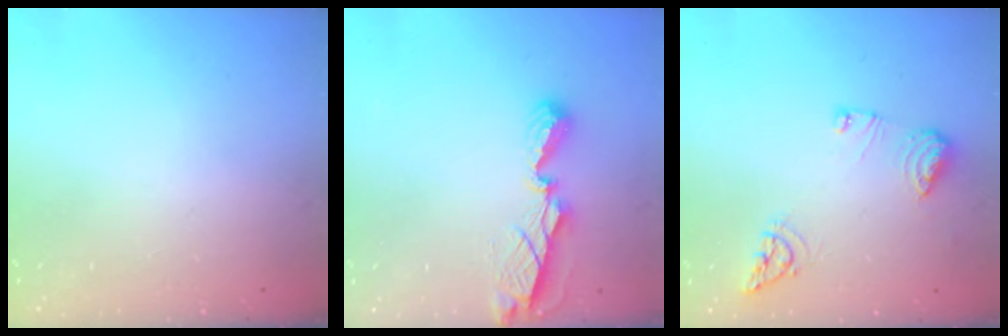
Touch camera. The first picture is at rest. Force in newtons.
{"total": 7.7, "press": 7.7, "slide": 0.7}
{"total": 9.7, "press": 9.6, "slide": 1.1}